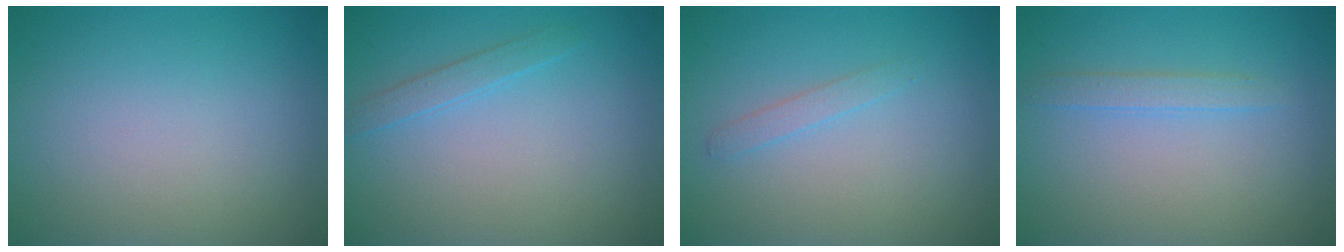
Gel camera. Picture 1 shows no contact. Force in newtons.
{"total": 1.3, "press": 1.3, "slide": 0.1}
{"total": 1.0, "press": 1.0, "slide": 0.1}
{"total": 1.4, "press": 1.4, "slide": 0.0}